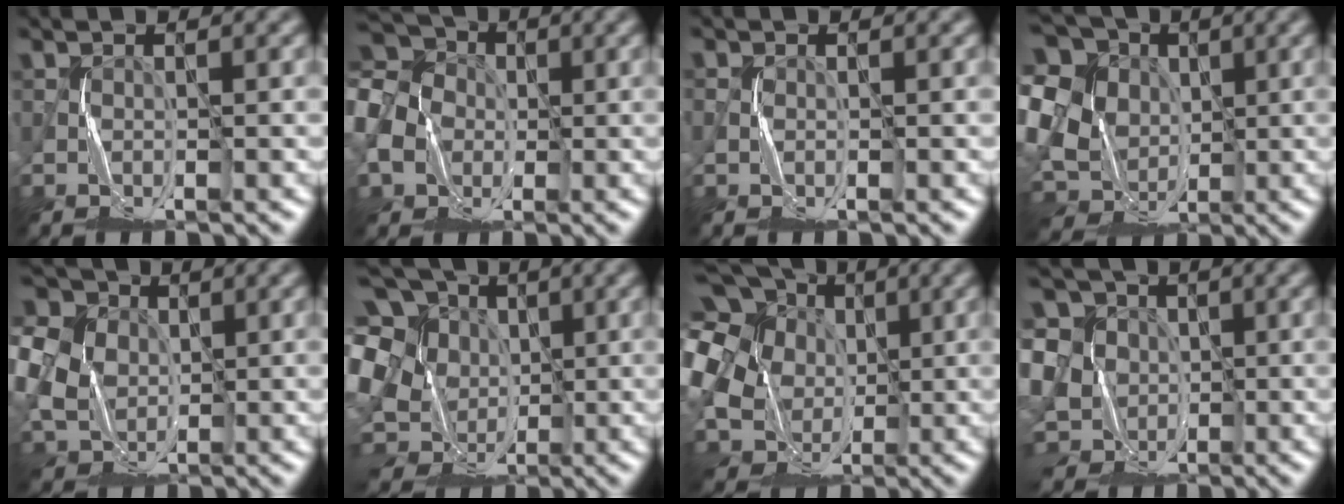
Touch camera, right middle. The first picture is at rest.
{"total": 8.2, "force": [-1.5, 7.2, 3.6], "torque": [-0.112, 0.018, -0.062]}
{"total": 0.5, "force": [-0.3, 0.1, -0.4], "torque": [0.007, -0.002, -0.005]}
{"total": 17.4, "force": [2.6, 14.6, 9.0], "torque": [-0.244, 0.022, 0.028]}
{"total": 10.9, "force": [2.0, 9.1, 5.7], "torque": [-0.138, 0.028, 0.013]}
{"total": 15.0, "force": [-0.8, 12.6, 8.2], "torque": [-0.191, 0.015, -0.019]}
{"total": 18.6, "force": [2.2, 16.3, 8.6], "torque": [-0.227, 0.017, -0.001]}
{"total": 11.4, "force": [0.9, 9.8, 5.8], "torque": [-0.138, 0.028, -0.018]}